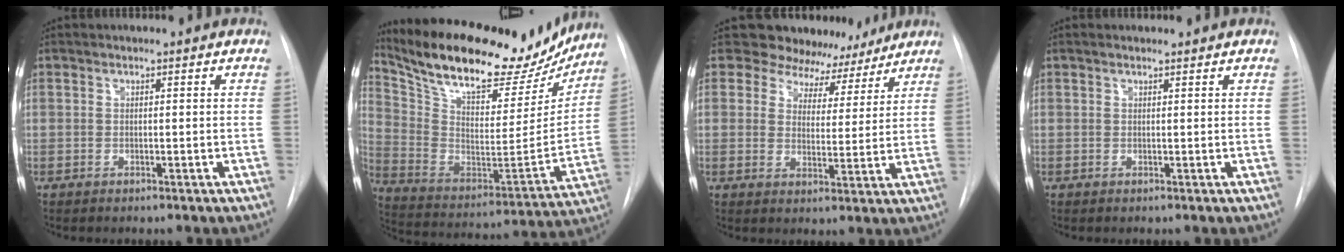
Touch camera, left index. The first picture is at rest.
{"total": 27.5, "force": [22.9, 8.6, 12.6], "torque": [-0.218, -0.006, 0.340]}
{"total": 9.6, "force": [8.3, 4.7, 0.8], "torque": [0.010, -0.002, 0.100]}
{"total": 1.0, "force": [1.0, 0.1, 0.3], "torque": [-0.009, 0.011, 0.018]}